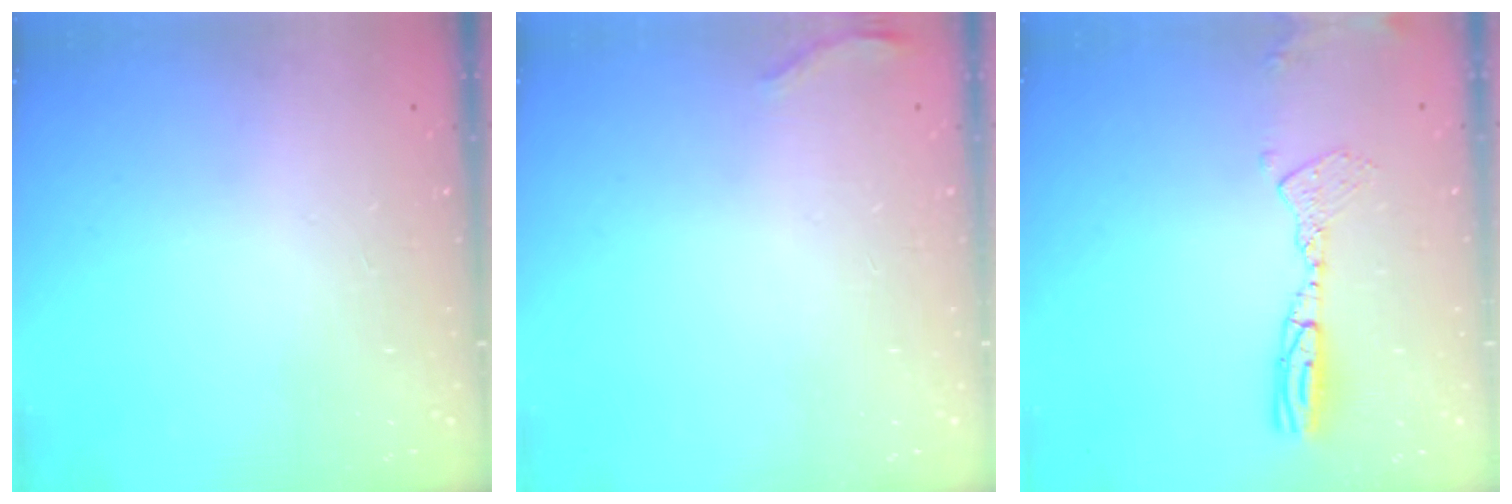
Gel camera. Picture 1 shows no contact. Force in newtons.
{"total": 7.3, "press": 5.5, "slide": 4.8}
{"total": 10.0, "press": 9.7, "slide": 2.6}